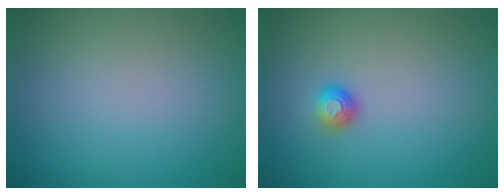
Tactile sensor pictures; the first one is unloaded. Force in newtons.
{"total": 1.3, "press": 1.0, "slide": 0.8}